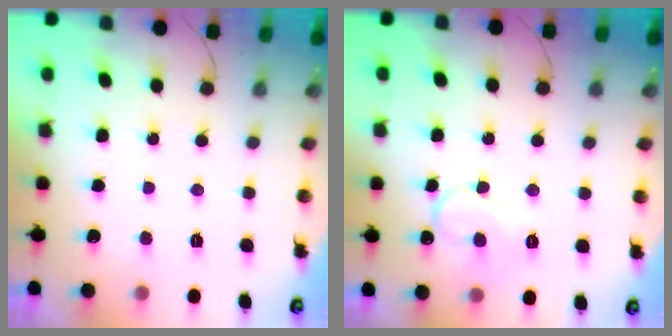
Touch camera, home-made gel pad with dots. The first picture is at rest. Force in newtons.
{"total": 10.2, "press": 10.1, "slide": 0.9}